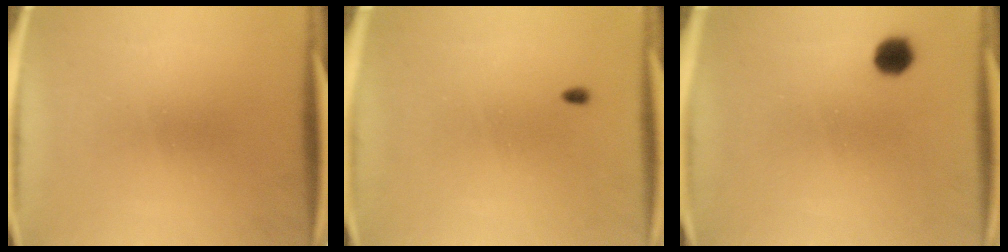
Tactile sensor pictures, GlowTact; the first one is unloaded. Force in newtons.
{"total": 0.7}
{"total": 3.8}